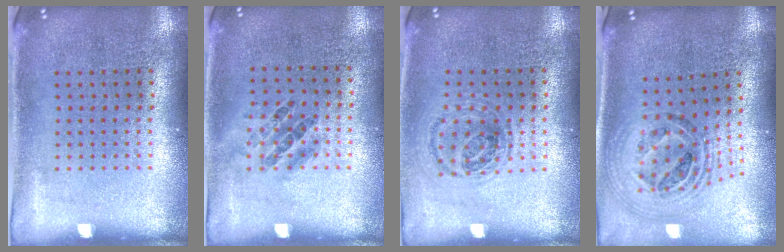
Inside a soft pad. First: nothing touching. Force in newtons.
{"total": 0.9, "press": 0.6, "slide": 0.7}
{"total": 1.1, "press": 1.0, "slide": 0.5}
{"total": 1.6, "press": 1.4, "slide": 0.8}